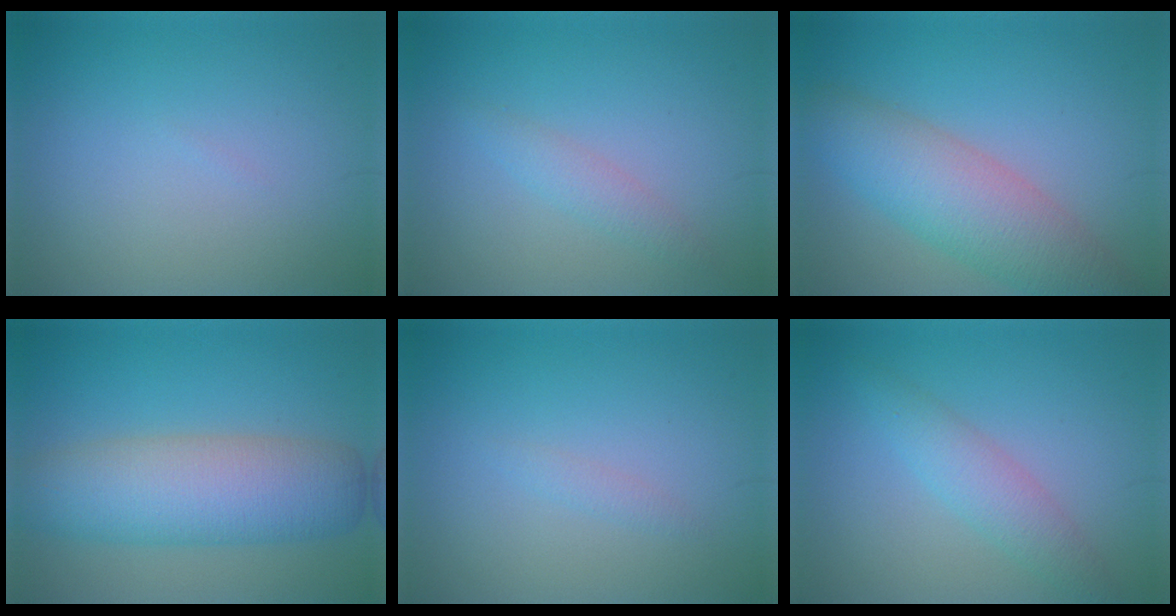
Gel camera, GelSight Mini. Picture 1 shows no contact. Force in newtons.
{"total": 1.6, "press": 1.6, "slide": 0.1}
{"total": 7.0, "press": 6.9, "slide": 0.5}
{"total": 8.5, "press": 8.5, "slide": 0.2}
{"total": 0.8, "press": 0.8, "slide": 0.0}
{"total": 2.9, "press": 2.9, "slide": 0.1}